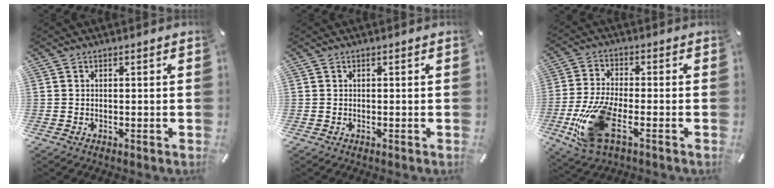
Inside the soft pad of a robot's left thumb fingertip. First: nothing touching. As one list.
[{"total": 0.0}, {"total": 14.1, "force": [-4.9, 6.0, 11.7], "torque": [-0.255, -0.009, -0.082]}]